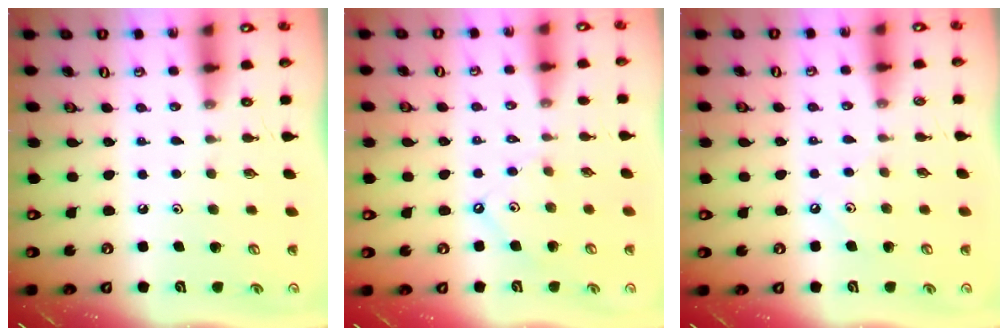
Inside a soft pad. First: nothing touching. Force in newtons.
{"total": 3.6, "press": 3.6, "slide": 0.6}
{"total": 3.0, "press": 3.0, "slide": 0.4}